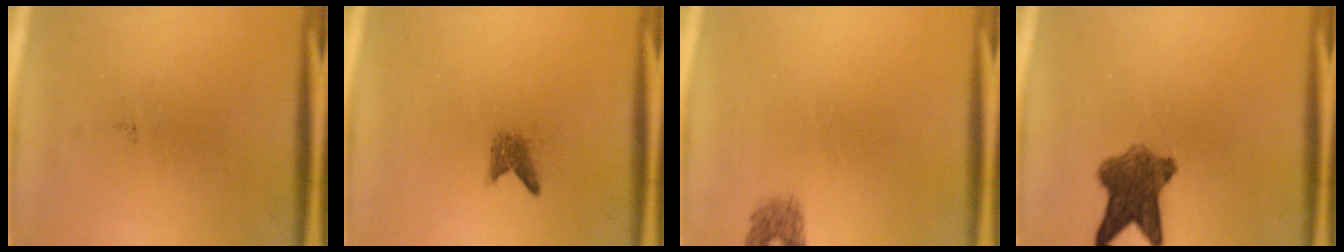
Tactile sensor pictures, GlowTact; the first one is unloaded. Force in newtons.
{"total": 1.7}
{"total": 1.6}
{"total": 7.8}